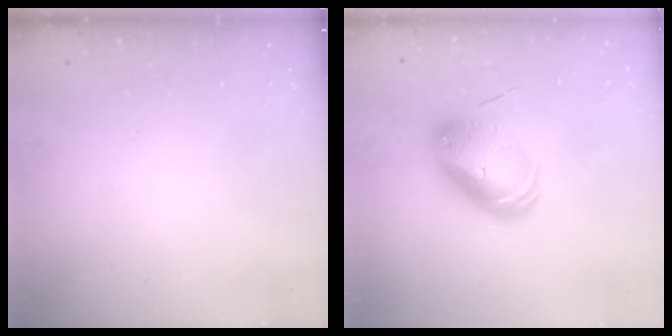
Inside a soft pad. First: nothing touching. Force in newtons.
{"total": 10.1, "press": 9.9, "slide": 2.0}